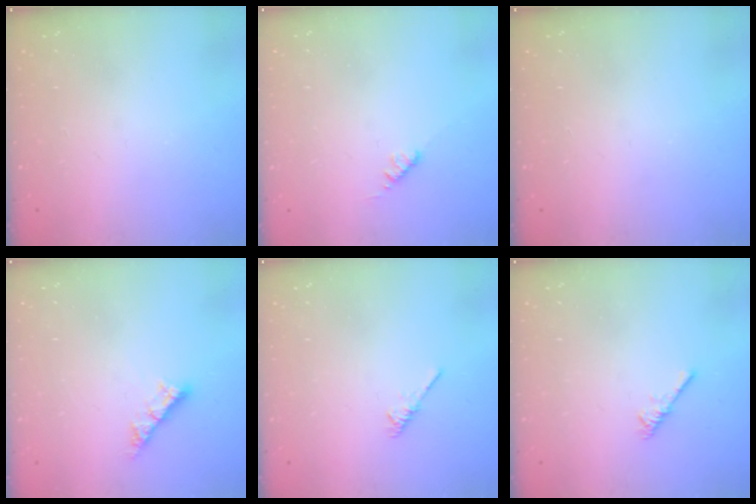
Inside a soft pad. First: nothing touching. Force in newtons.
{"total": 2.8, "press": 2.8, "slide": 0.4}
{"total": 0.0}
{"total": 5.0, "press": 5.0, "slide": 0.3}
{"total": 1.9, "press": 1.8, "slide": 0.5}
{"total": 2.2, "press": 2.1, "slide": 0.5}